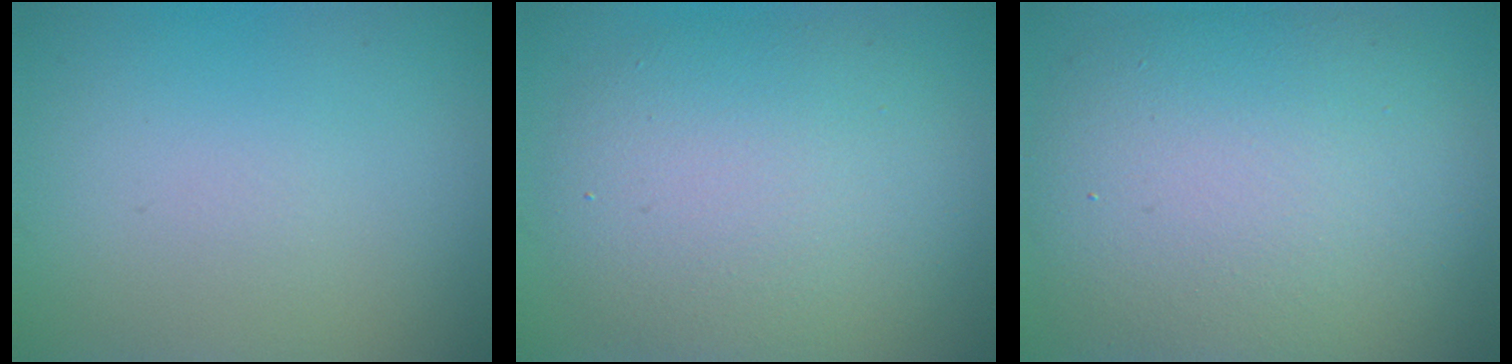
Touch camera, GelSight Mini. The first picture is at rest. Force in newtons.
{"total": 7.7, "press": 7.7, "slide": 0.8}
{"total": 11.5, "press": 11.4, "slide": 0.8}